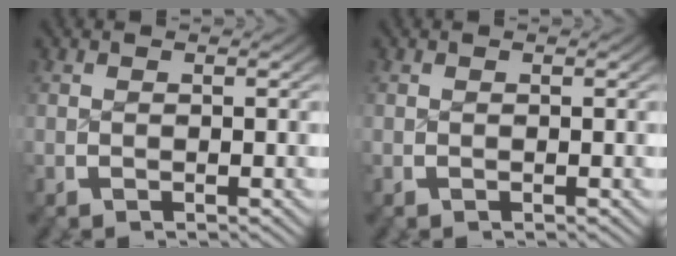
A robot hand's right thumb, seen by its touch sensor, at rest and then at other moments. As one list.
[{"total": 0.0}]